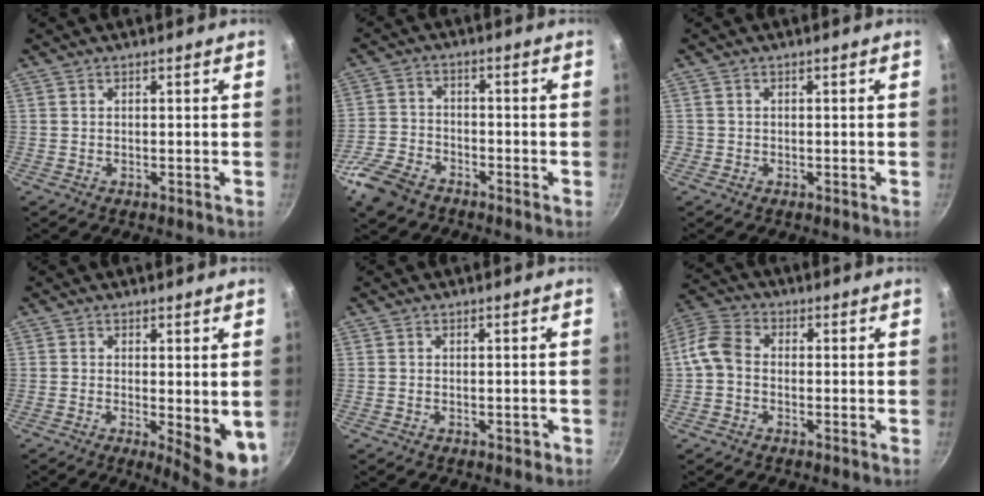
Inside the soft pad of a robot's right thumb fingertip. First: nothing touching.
{"total": 8.8, "force": [-5.7, 5.1, 4.2], "torque": [-0.081, 0.035, -0.121]}
{"total": 0.9, "force": [-0.3, 0.9, 0.1], "torque": [-0.001, 0.002, -0.006]}
{"total": 7.9, "force": [-0.9, 2.5, 7.4], "torque": [-0.091, -0.011, -0.005]}
{"total": 1.1, "force": [-0.5, 0.8, 0.6], "torque": [-0.002, 0.006, -0.005]}
{"total": 6.7, "force": [-1.0, 5.1, 4.3], "torque": [-0.084, 0.027, -0.039]}